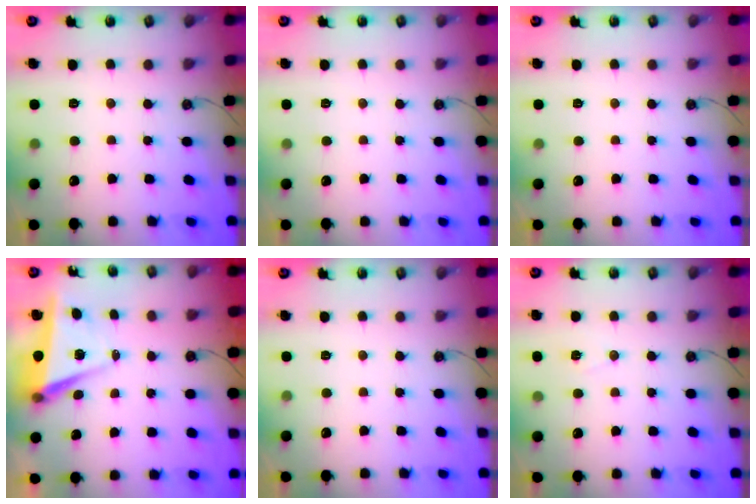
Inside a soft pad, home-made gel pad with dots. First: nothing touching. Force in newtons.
{"total": 0.0}
{"total": 0.0}
{"total": 6.3, "press": 4.6, "slide": 4.3}
{"total": 0.0}
{"total": 7.6, "press": 6.3, "slide": 4.3}